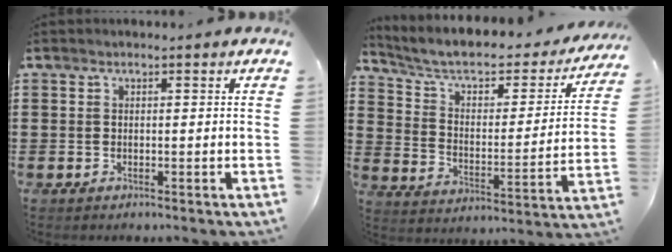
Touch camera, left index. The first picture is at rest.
{"total": 6.3, "force": [4.5, 2.6, 3.5], "torque": [-0.090, -0.029, 0.074]}